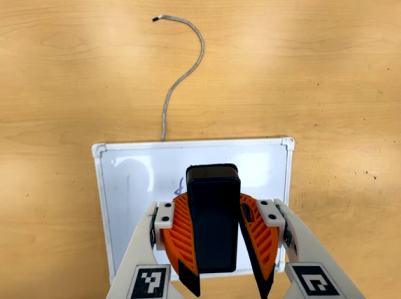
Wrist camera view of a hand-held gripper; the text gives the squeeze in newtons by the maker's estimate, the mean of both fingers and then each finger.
{"total": 10.0, "left": 10.0, "right": 10.0}